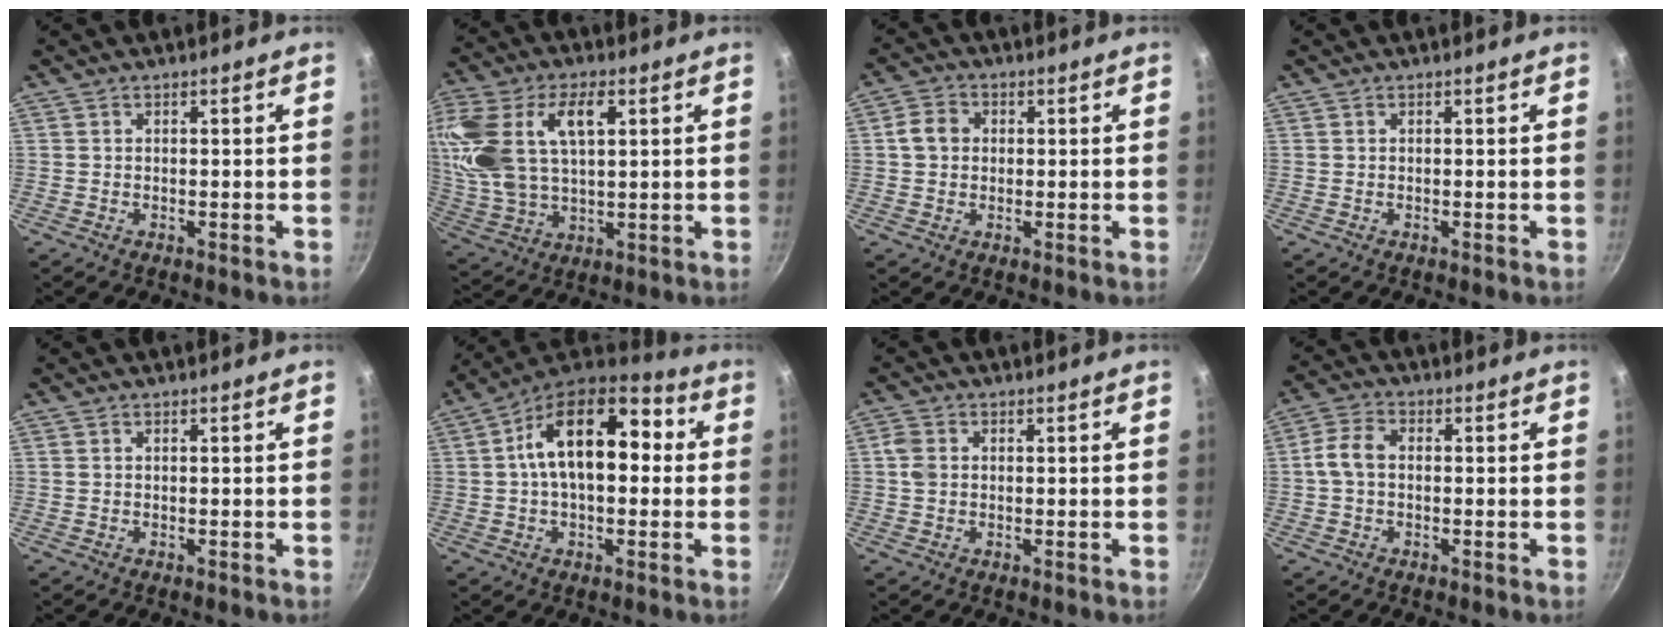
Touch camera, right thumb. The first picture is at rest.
{"total": 22.5, "force": [6.0, 12.3, 17.9], "torque": [-0.410, 0.015, 0.116]}
{"total": 4.6, "force": [0.5, 3.8, 2.4], "torque": [-0.038, 0.011, 0.004]}
{"total": 0.0}
{"total": 0.0}
{"total": 17.9, "force": [2.5, 10.0, 14.7], "torque": [-0.214, 0.039, 0.030]}
{"total": 2.9, "force": [0.2, 2.3, 1.9], "torque": [-0.040, 0.004, 0.002]}
{"total": 5.4, "force": [-0.1, 3.6, 4.0], "torque": [-0.081, 0.017, -0.009]}